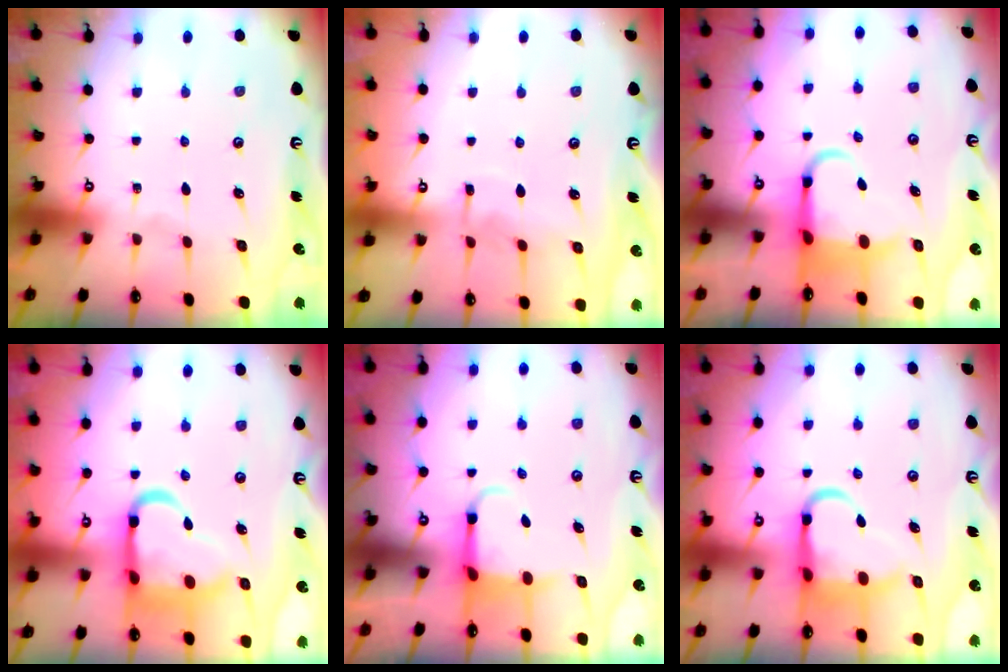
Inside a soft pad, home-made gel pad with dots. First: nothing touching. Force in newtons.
{"total": 5.5, "press": 5.5, "slide": 0.5}
{"total": 5.7, "press": 5.6, "slide": 1.2}
{"total": 15.7, "press": 15.6, "slide": 1.8}
{"total": 3.7, "press": 3.6, "slide": 1.0}
{"total": 9.8, "press": 9.7, "slide": 1.7}